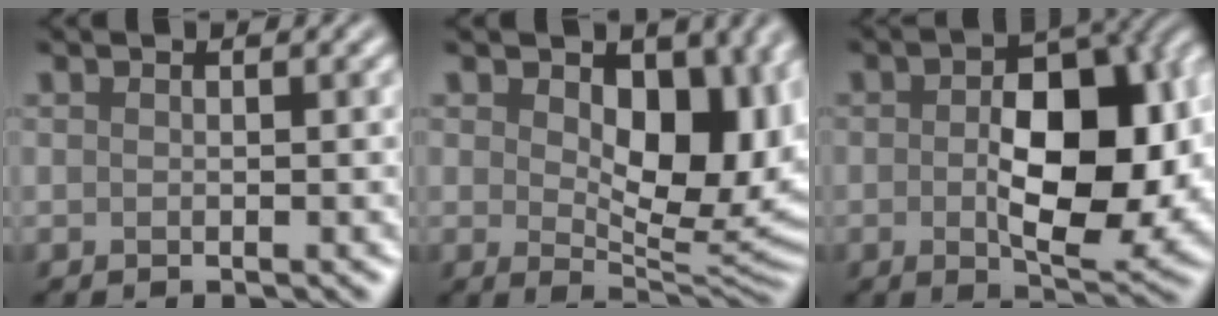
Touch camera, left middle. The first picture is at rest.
{"total": 9.0, "force": [1.8, 5.4, 7.0], "torque": [-0.109, -0.015, 0.029]}
{"total": 11.6, "force": [-0.4, 6.4, 9.6], "torque": [-0.133, -0.006, 0.001]}